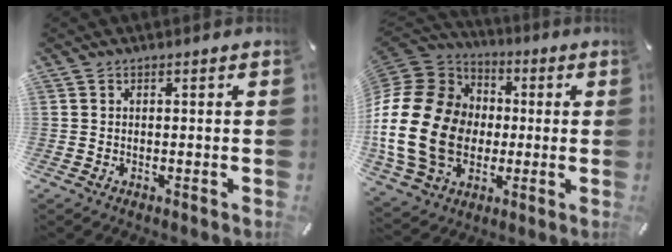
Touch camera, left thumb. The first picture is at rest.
{"total": 24.5, "force": [-3.7, 19.3, 14.6], "torque": [-0.308, 0.025, -0.054]}